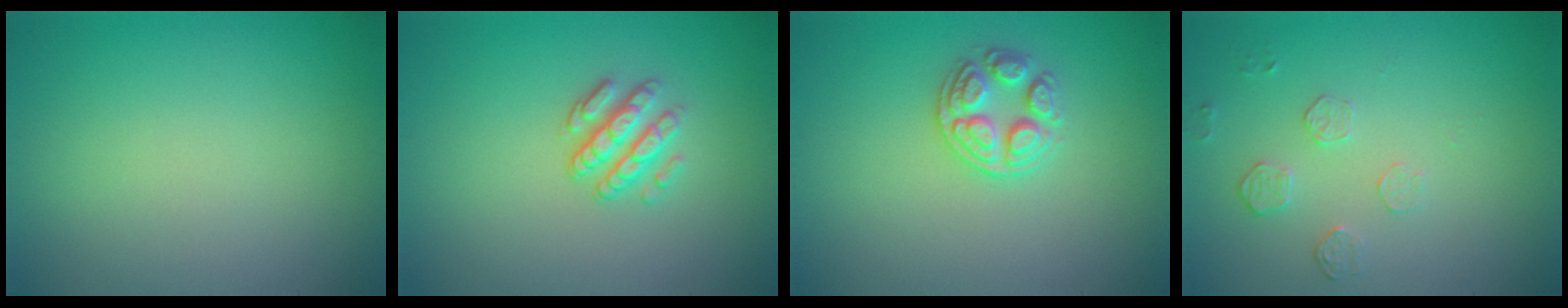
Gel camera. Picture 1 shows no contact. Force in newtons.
{"total": 2.9, "press": 2.3, "slide": 1.6}
{"total": 2.8, "press": 2.7, "slide": 0.7}
{"total": 1.7, "press": 1.0, "slide": 1.4}